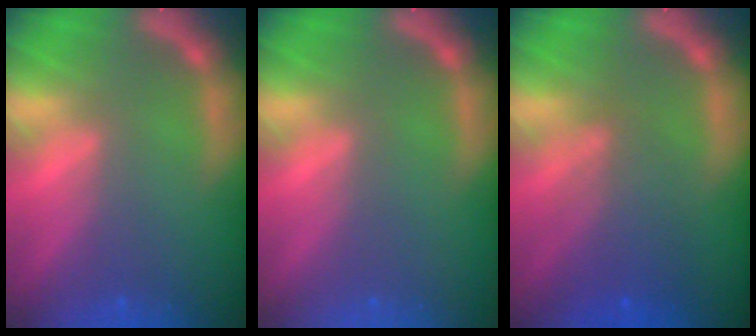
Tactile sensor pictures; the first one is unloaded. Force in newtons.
{"total": 0.0}
{"total": 4.5}